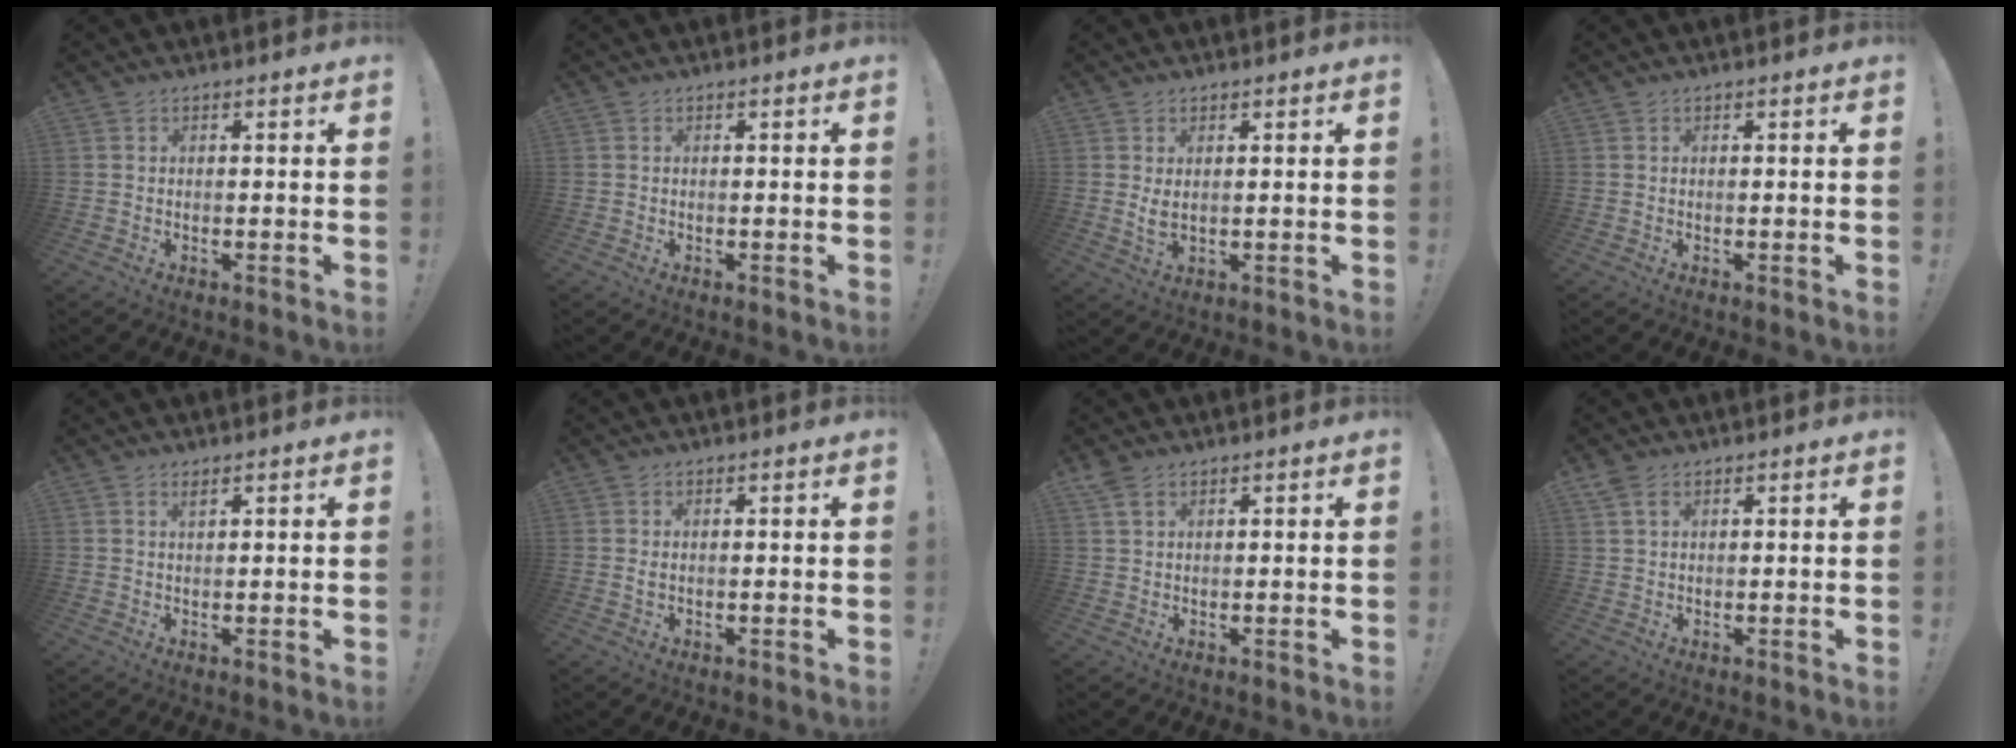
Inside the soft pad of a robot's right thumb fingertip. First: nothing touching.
{"total": 0.0}
{"total": 3.5, "force": [1.0, 1.6, 3.0], "torque": [-0.047, -0.009, 0.015]}
{"total": 0.0}
{"total": 1.5, "force": [1.1, 0.2, 0.9], "torque": [-0.005, -0.006, 0.018]}
{"total": 1.0, "force": [0.2, 0.5, 0.9], "torque": [-0.010, -0.001, 0.002]}
{"total": 3.2, "force": [2.0, 1.6, 1.9], "torque": [-0.034, -0.006, 0.039]}
{"total": 2.5, "force": [1.5, 1.4, 1.4], "torque": [-0.025, -0.001, 0.027]}